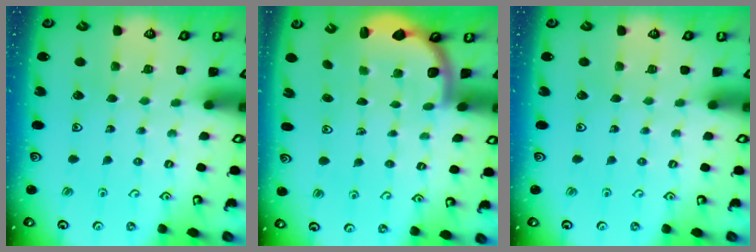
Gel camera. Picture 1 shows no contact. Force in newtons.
{"total": 2.5, "press": 2.4, "slide": 0.7}
{"total": 0.0}